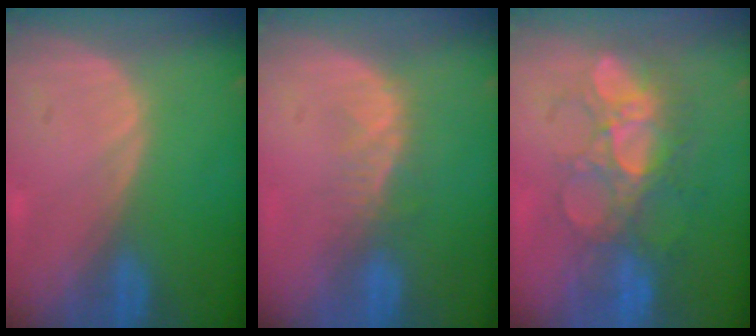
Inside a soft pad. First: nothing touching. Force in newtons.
{"total": 3.4, "press": 3.0, "slide": 1.6}
{"total": 8.6, "press": 8.3, "slide": 2.2}